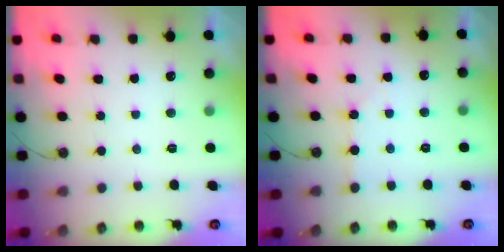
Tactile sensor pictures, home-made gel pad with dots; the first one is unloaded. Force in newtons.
{"total": 2.6, "press": 2.5, "slide": 0.5}